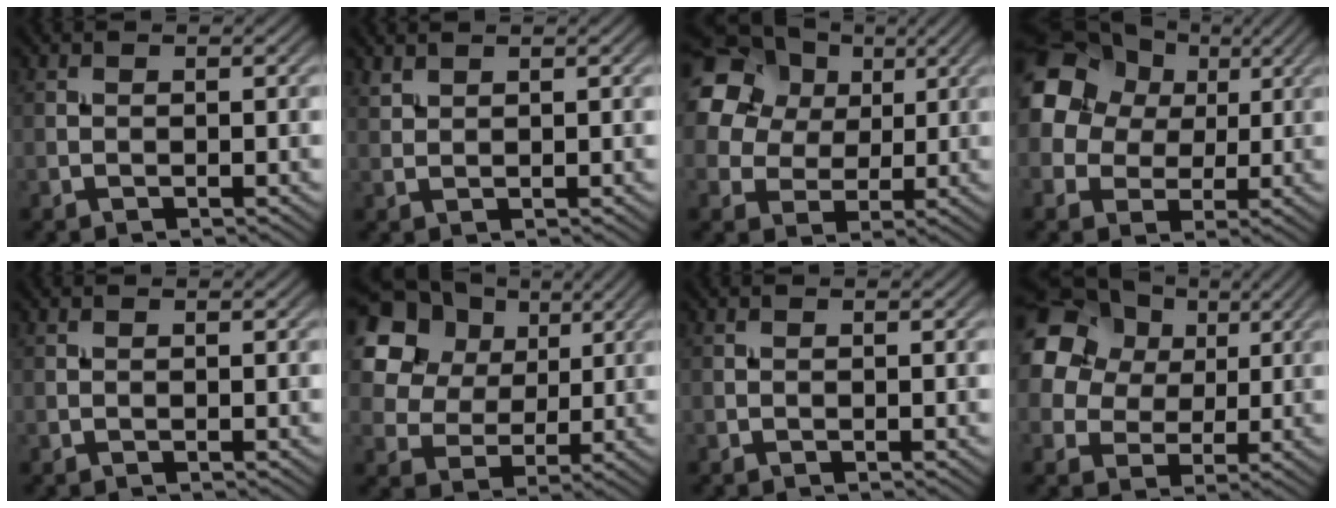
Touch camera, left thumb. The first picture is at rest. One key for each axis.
{"total": 1.3, "fx": 1.1, "fy": 0.4, "fz": 0.4, "tx": -0.017, "ty": 0.002, "tz": 0.030}
{"total": 20.8, "fx": 9.4, "fy": 15.9, "fz": 9.5, "tx": -0.273, "ty": 0.041, "tz": 0.177}
{"total": 16.5, "fx": 6.1, "fy": 13.5, "fz": 7.3, "tx": -0.225, "ty": 0.039, "tz": 0.107}
{"total": 0.0}
{"total": 15.0, "fx": 7.0, "fy": 11.2, "fz": 7.1, "tx": -0.213, "ty": 0.042, "tz": 0.163}
{"total": 0.0}
{"total": 20.3, "fx": 8.4, "fy": 16.2, "fz": 8.9, "tx": -0.263, "ty": 0.032, "tz": 0.151}